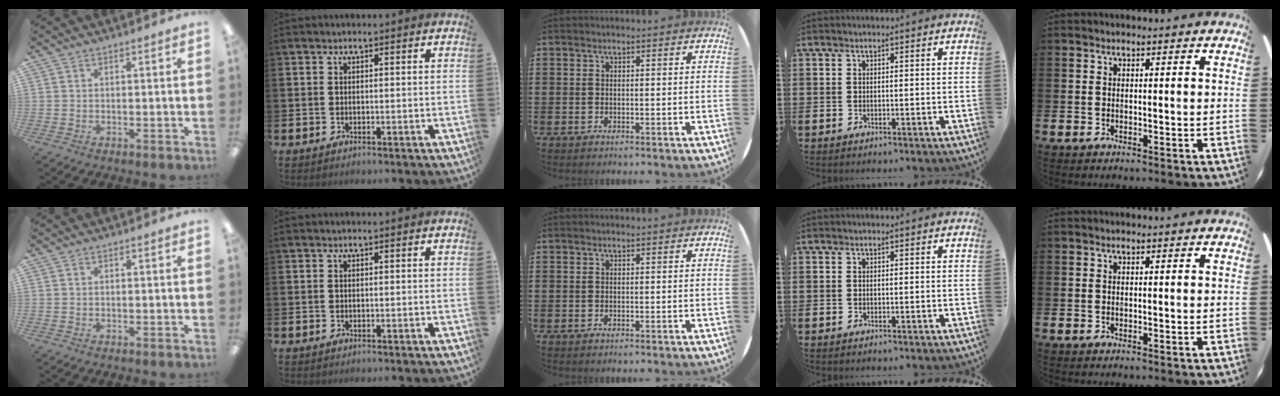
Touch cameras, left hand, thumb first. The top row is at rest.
{}